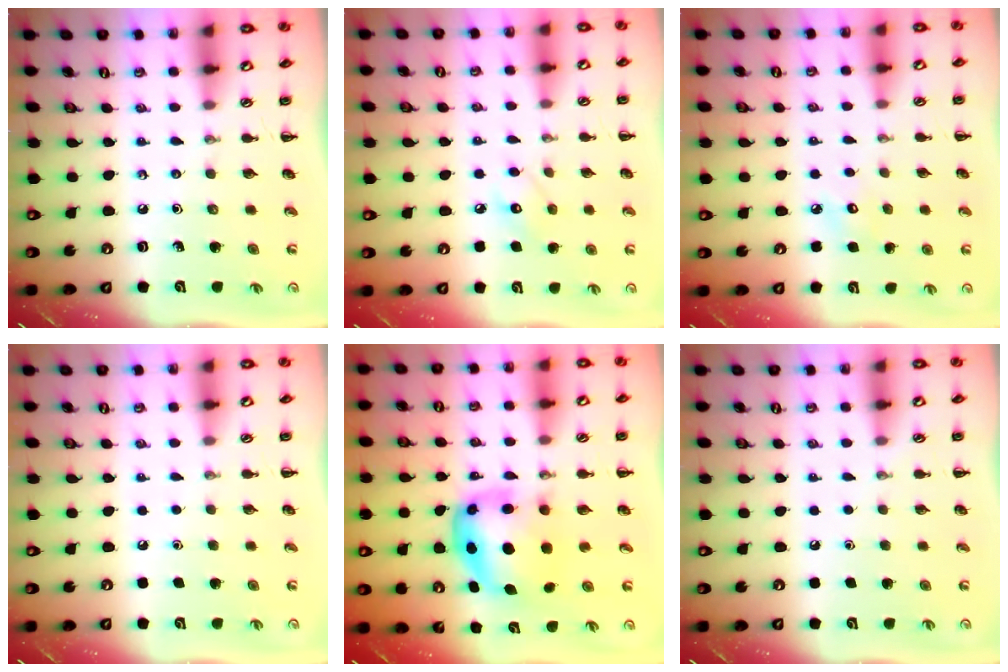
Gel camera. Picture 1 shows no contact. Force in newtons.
{"total": 6.5, "press": 6.4, "slide": 1.3}
{"total": 3.9, "press": 3.8, "slide": 1.0}
{"total": 1.6, "press": 1.6, "slide": 0.1}
{"total": 6.6, "press": 6.4, "slide": 1.5}
{"total": 1.6, "press": 1.6, "slide": 0.1}